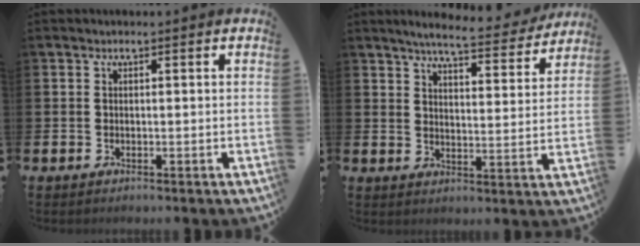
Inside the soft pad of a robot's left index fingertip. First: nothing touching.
{"total": 6.2, "force": [5.8, 0.5, 2.0], "torque": [-0.045, -0.039, 0.096]}